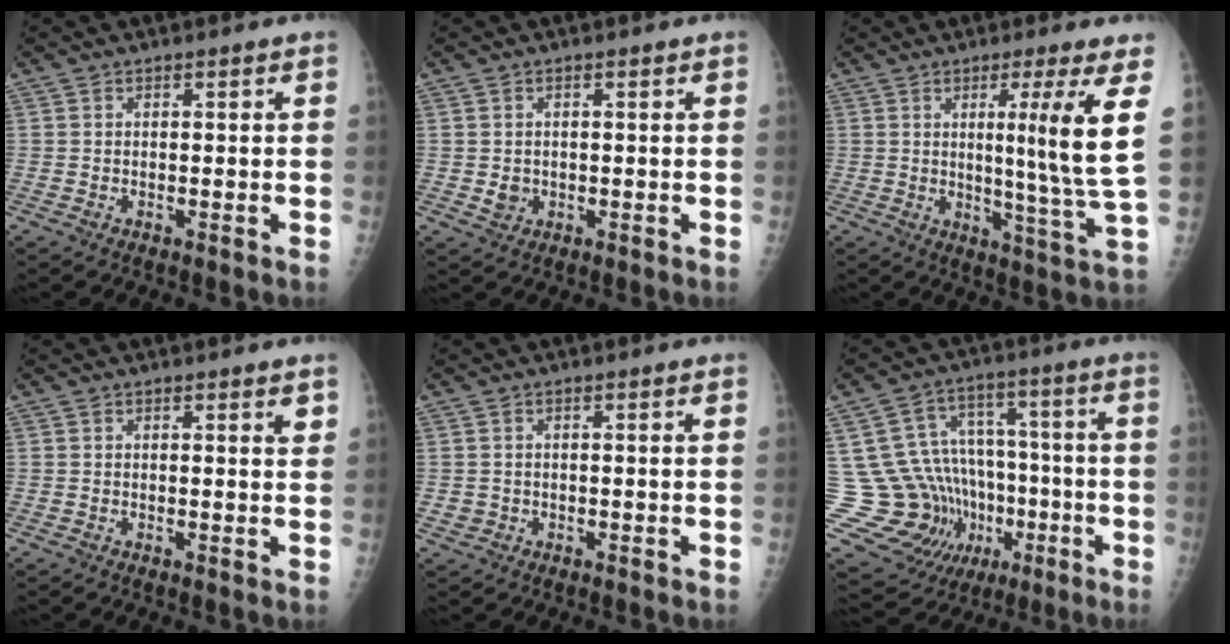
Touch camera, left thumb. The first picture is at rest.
{"total": 2.0, "force": [-0.1, 1.8, 0.9], "torque": [-0.008, 0.000, 0.005]}
{"total": 12.4, "force": [3.8, -1.2, 11.7], "torque": [-0.181, -0.039, 0.060]}
{"total": 1.4, "force": [0.9, 0.3, 1.0], "torque": [-0.012, -0.005, 0.010]}
{"total": 1.3, "force": [-0.2, 1.2, 0.5], "torque": [-0.007, 0.004, 0.001]}
{"total": 23.1, "force": [-4.8, 19.5, 11.4], "torque": [-0.191, 0.080, -0.051]}